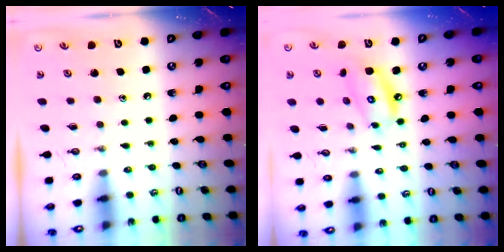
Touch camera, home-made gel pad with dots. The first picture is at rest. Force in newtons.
{"total": 8.7, "press": 8.7, "slide": 0.8}